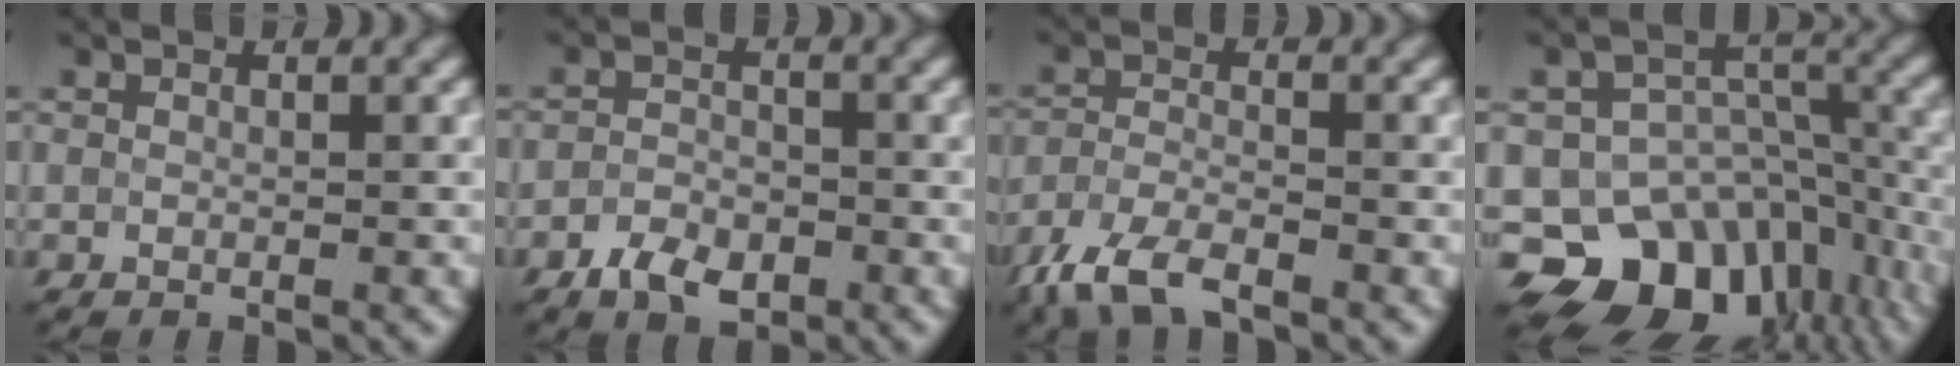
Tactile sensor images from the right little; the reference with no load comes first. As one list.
[{"total": 3.4, "force": [-1.9, 2.0, 1.9], "torque": [-0.033, -0.001, -0.040]}, {"total": 5.2, "force": [-3.8, 1.9, 3.1], "torque": [-0.069, -0.011, -0.082]}, {"total": 12.0, "force": [-7.3, 8.2, 4.8], "torque": [-0.063, -0.003, -0.114]}]